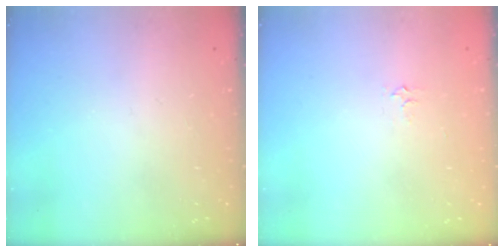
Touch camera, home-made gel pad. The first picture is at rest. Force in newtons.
{"total": 3.4, "press": 3.4, "slide": 0.5}